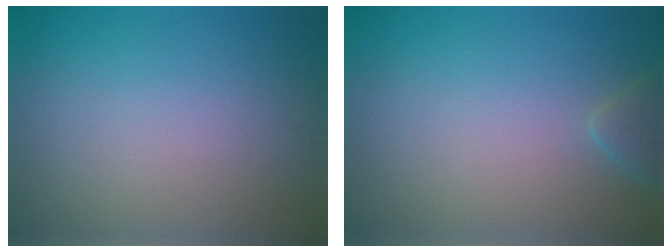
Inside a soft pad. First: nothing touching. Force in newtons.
{"total": 1.5, "press": 1.5, "slide": 0.1}